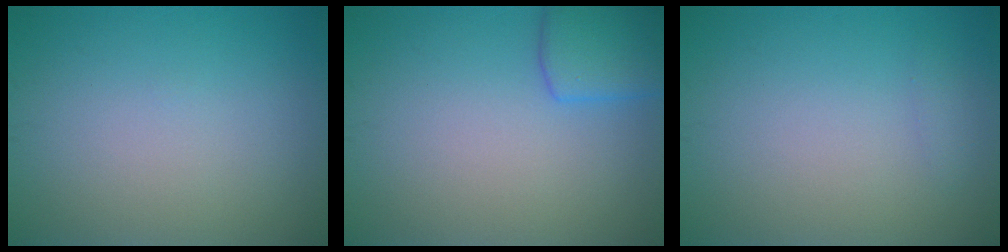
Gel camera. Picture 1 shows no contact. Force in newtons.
{"total": 3.6, "press": 3.6, "slide": 0.1}
{"total": 0.5, "press": 0.5, "slide": 0.1}